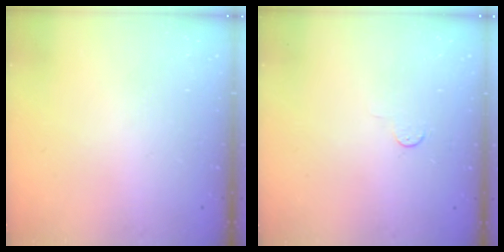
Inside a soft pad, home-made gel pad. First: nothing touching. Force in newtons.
{"total": 2.8, "press": 2.8, "slide": 0.4}